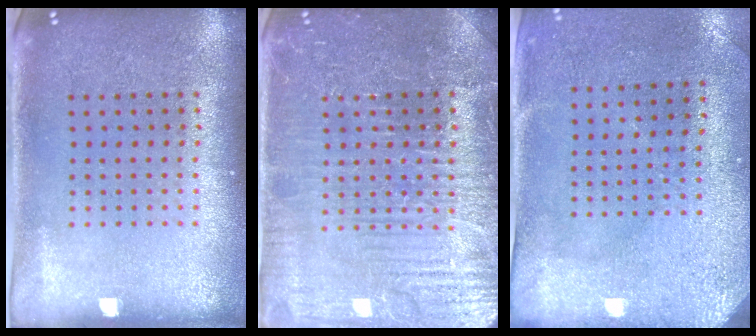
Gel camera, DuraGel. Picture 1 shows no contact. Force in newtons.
{"total": 4.7, "press": 4.6, "slide": 1.1}
{"total": 3.0, "press": 2.3, "slide": 1.9}